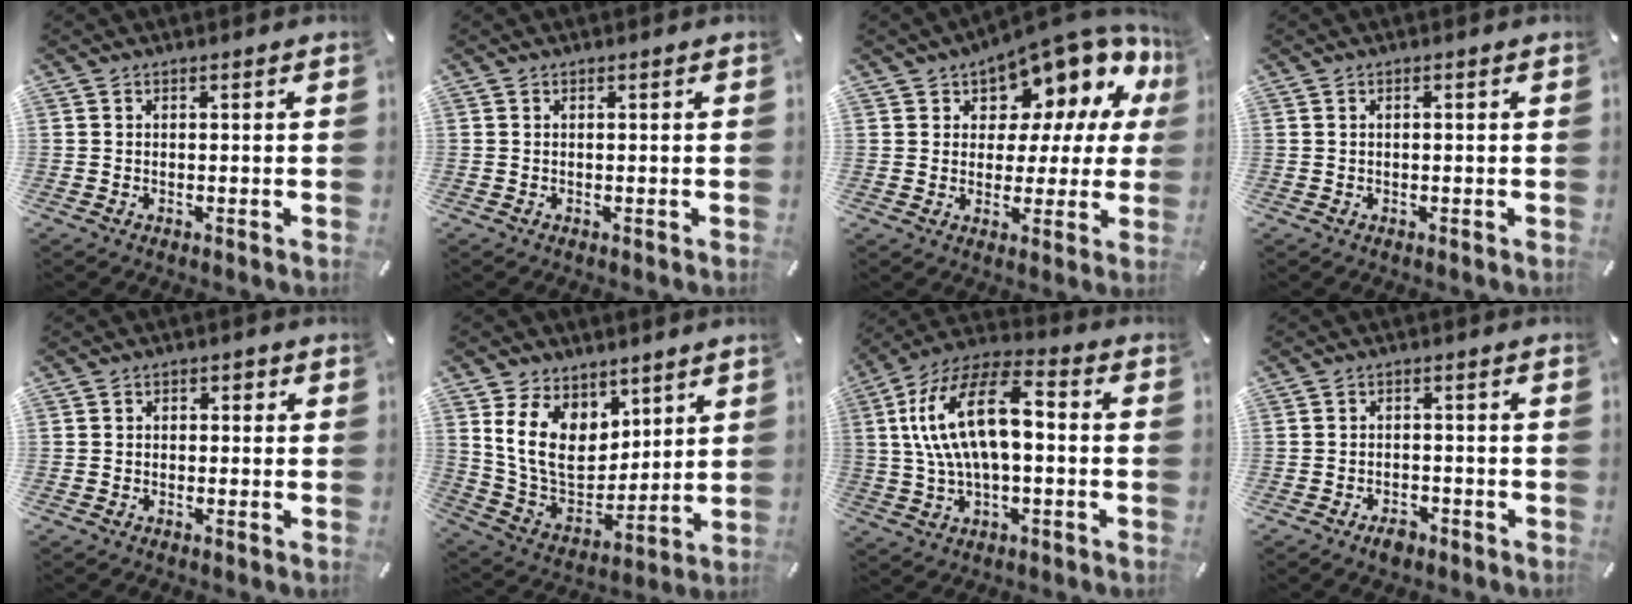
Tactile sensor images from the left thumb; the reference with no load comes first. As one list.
[{"total": 0.0}, {"total": 11.5, "force": [9.0, 5.4, 4.6], "torque": [-0.064, -0.095, 0.152]}, {"total": 0.8, "force": [-0.2, 0.2, 0.7], "torque": [-0.014, 0.000, -0.003]}, {"total": 1.9, "force": [-1.1, 1.4, 0.6], "torque": [-0.010, 0.011, -0.025]}, {"total": 13.9, "force": [5.8, 10.5, 6.9], "torque": [-0.146, -0.034, 0.115]}, {"total": 17.2, "force": [2.0, 8.7, 14.7], "torque": [-0.304, 0.010, 0.031]}, {"total": 3.5, "force": [-2.5, 1.9, 1.5], "torque": [-0.022, 0.014, -0.046]}]